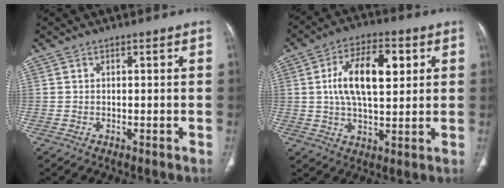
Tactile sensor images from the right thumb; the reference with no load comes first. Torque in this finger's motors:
{"motor_torque": [1.61, 2.15, 1.13, -0.22, 0.28]}